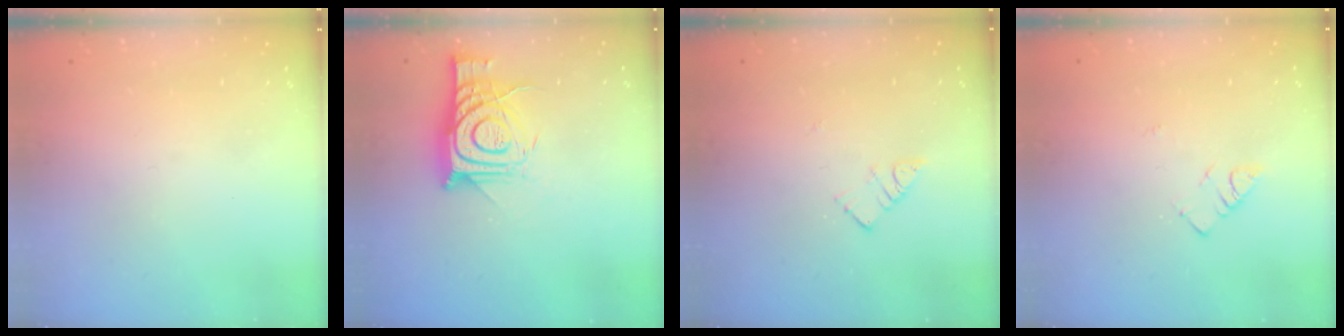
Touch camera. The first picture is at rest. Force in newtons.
{"total": 12.7, "press": 12.6, "slide": 1.1}
{"total": 4.6, "press": 4.6, "slide": 0.2}
{"total": 2.8, "press": 2.7, "slide": 0.4}